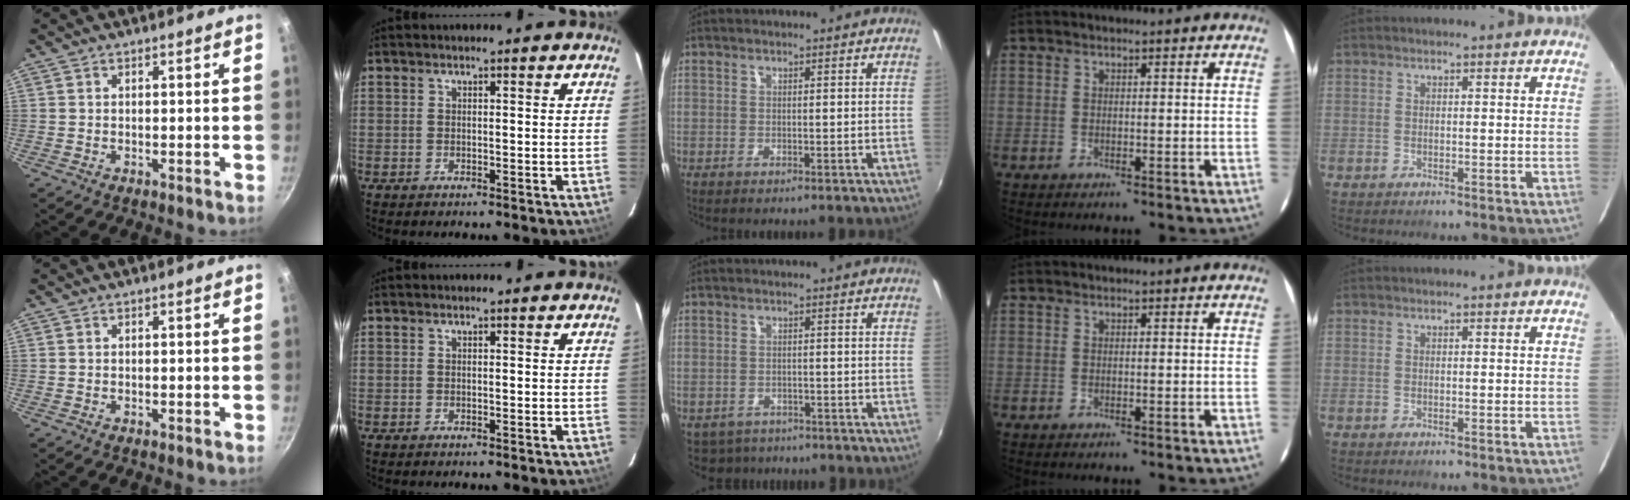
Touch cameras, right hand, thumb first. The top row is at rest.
{"middle": {"total": 4.8, "force": [-3.7, 2.9, 1.1], "torque": [-0.033, -0.013, -0.054]}}